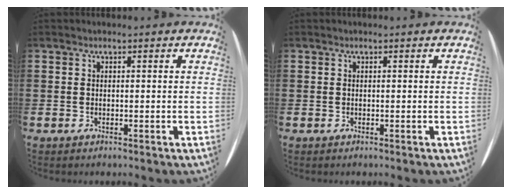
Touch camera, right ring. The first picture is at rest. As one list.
[{"total": 0.0}]